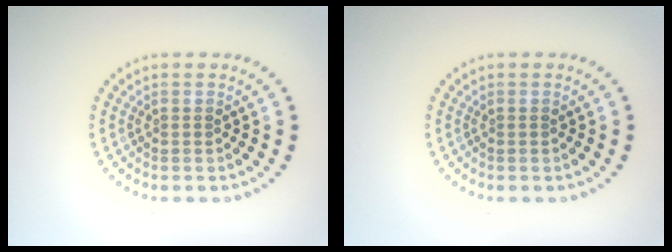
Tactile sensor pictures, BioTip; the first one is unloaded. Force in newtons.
{"total": 0.0}